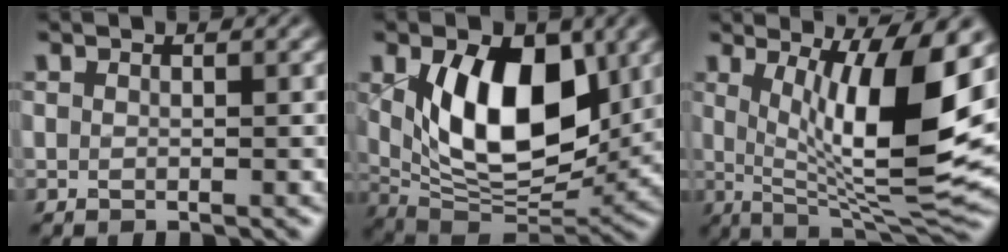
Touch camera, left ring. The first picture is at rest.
{"total": 11.0, "force": [2.3, 6.2, 8.8], "torque": [-0.140, -0.011, 0.039]}
{"total": 11.7, "force": [2.0, 2.9, 11.2], "torque": [-0.167, -0.011, 0.040]}